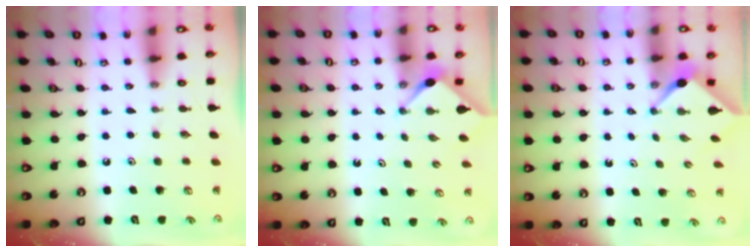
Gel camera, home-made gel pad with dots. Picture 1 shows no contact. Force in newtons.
{"total": 3.0, "press": 3.0, "slide": 0.3}
{"total": 2.5, "press": 2.5, "slide": 0.3}